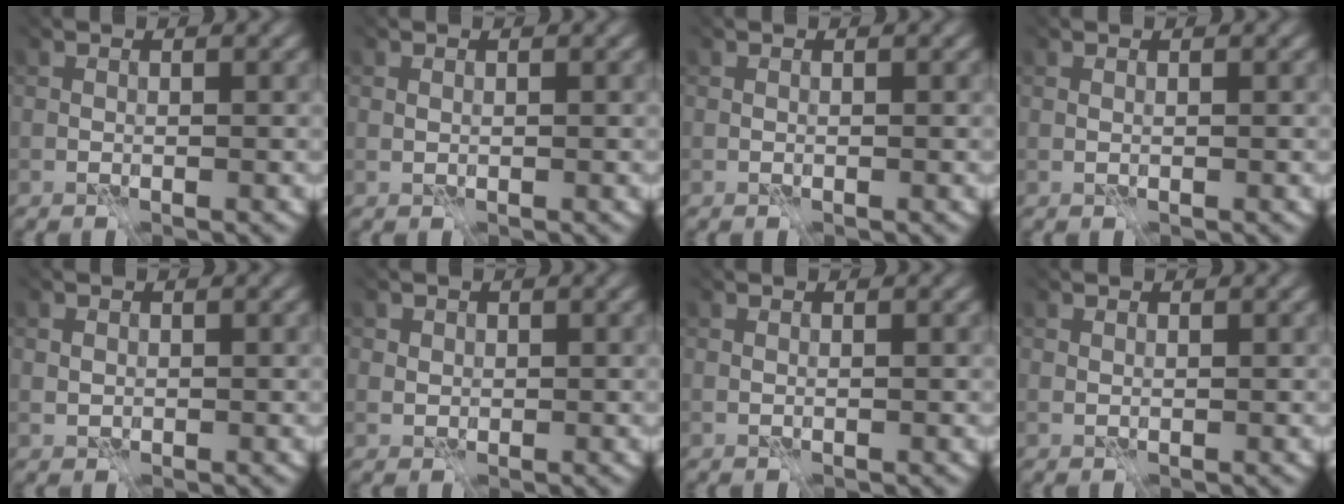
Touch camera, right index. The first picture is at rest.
{"total": 0.0}
{"total": 0.0}
{"total": 0.0}
{"total": 0.6, "force": [-0.1, 0.6, 0.1], "torque": [-0.002, 0.000, 0.001]}
{"total": 2.1, "force": [1.1, 1.7, 0.6], "torque": [-0.025, 0.001, 0.020]}
{"total": 0.0}
{"total": 0.0}